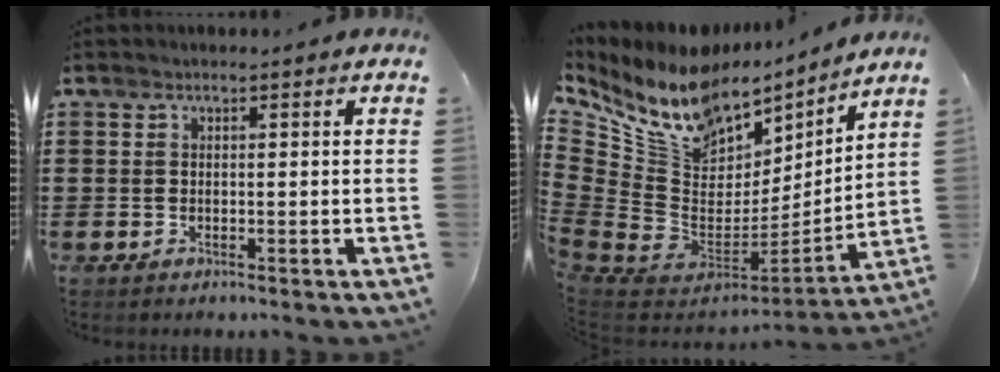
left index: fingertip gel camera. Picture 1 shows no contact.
{"total": 12.3, "force": [9.1, 6.6, 4.9], "torque": [-0.150, -0.083, 0.159]}